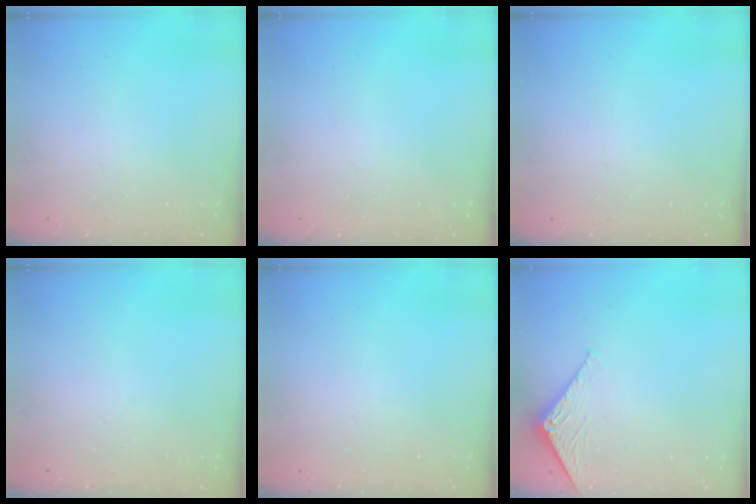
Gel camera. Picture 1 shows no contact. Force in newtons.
{"total": 0.0}
{"total": 0.0}
{"total": 0.0}
{"total": 0.0}
{"total": 2.4, "press": 2.4, "slide": 0.2}